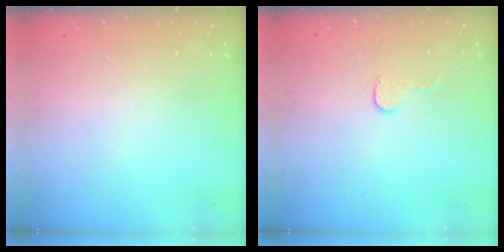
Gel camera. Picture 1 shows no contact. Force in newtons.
{"total": 4.6, "press": 4.6, "slide": 0.4}